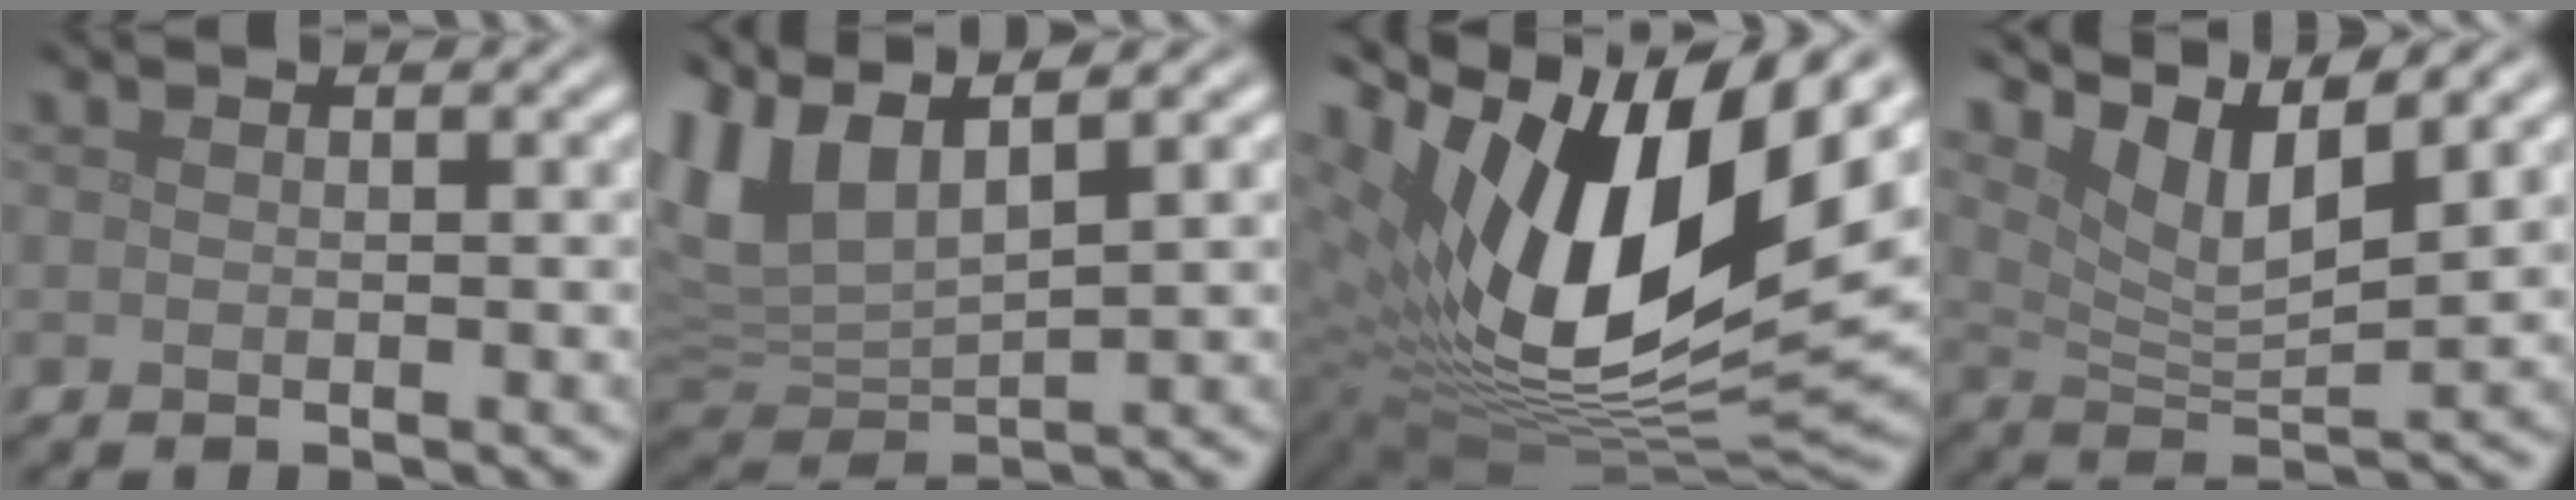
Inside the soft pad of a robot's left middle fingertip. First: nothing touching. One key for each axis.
{"total": 6.9, "fx": 4.0, "fy": 2.8, "fz": 4.8, "tx": -0.125, "ty": 0.016, "tz": 0.078}
{"total": 18.1, "fx": 5.9, "fy": 8.3, "fz": 14.9, "tx": -0.271, "ty": 0.009, "tz": 0.098}
{"total": 6.5, "fx": 4.3, "fy": 1.6, "fz": 4.6, "tx": -0.090, "ty": -0.002, "tz": 0.083}